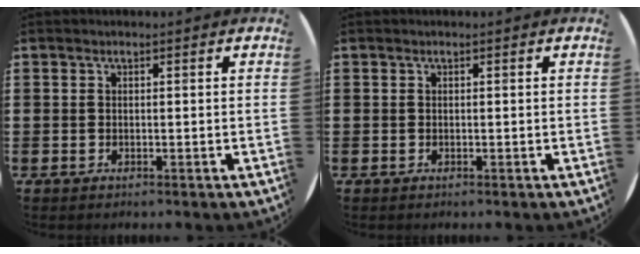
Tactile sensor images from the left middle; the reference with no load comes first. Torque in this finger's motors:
{"motor_torque": [-0.13, 0.09, 0.01, 0.00]}